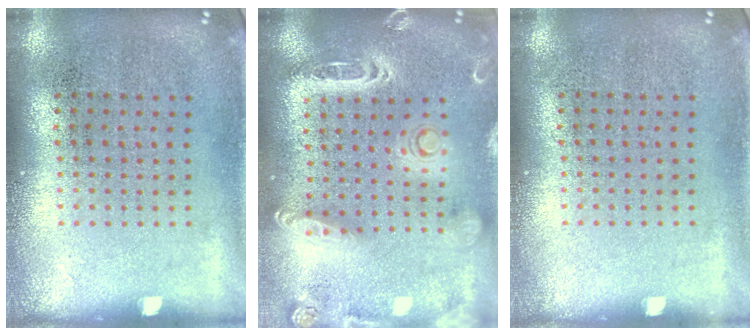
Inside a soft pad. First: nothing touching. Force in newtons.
{"total": 2.5, "press": 2.2, "slide": 1.1}
{"total": 0.0}